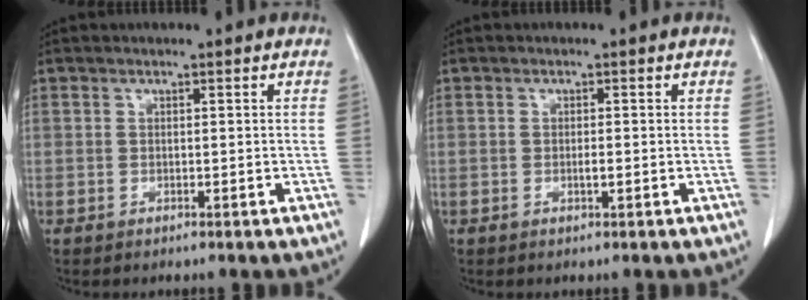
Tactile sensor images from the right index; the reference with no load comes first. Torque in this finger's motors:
{"motor_torque": [0.15, -0.12, 0.07, 0.03]}